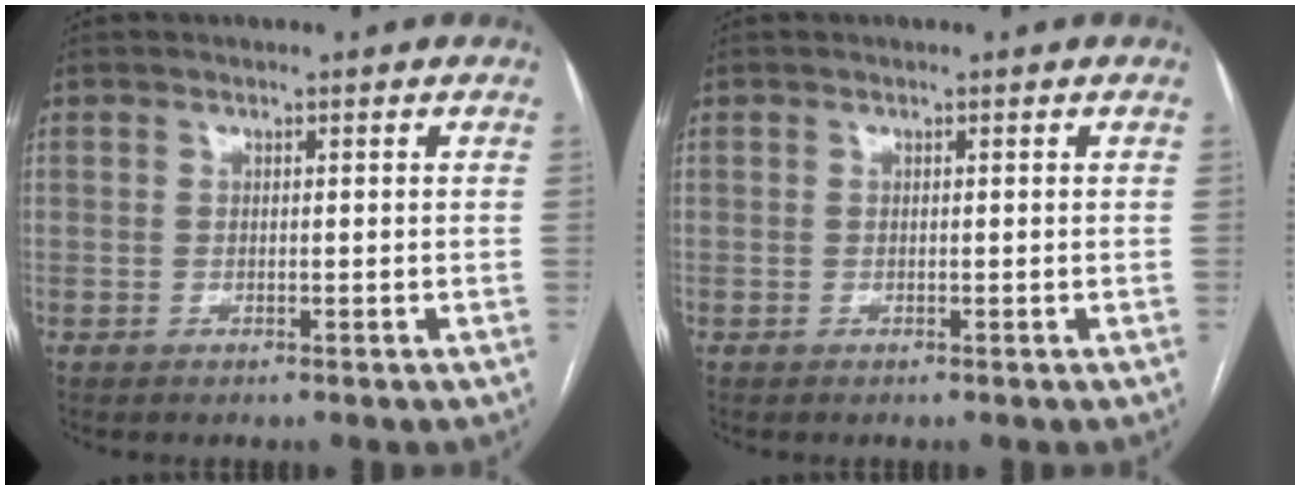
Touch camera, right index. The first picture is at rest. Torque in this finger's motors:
{"motor_torque": [0.00, 0.00, 0.00, 0.01]}